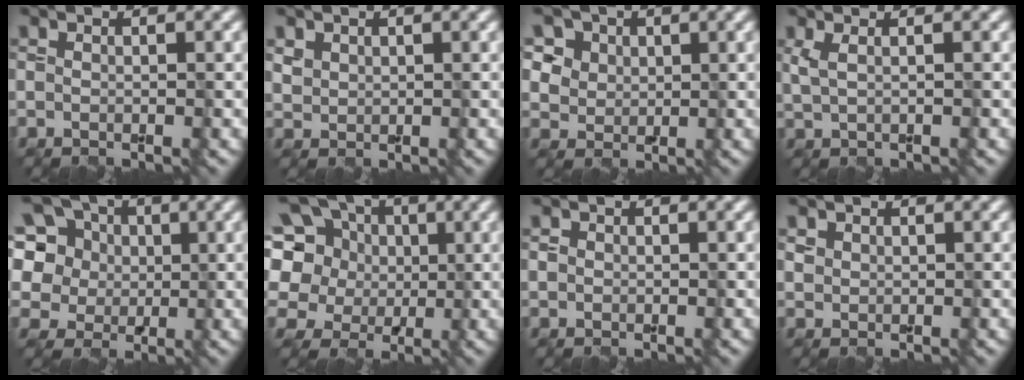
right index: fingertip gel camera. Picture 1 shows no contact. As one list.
[{"total": 1.2, "force": [0.8, 0.9, 0.2], "torque": [-0.006, -0.002, 0.020]}, {"total": 8.5, "force": [4.6, 6.3, 3.4], "torque": [-0.082, 0.015, 0.070]}, {"total": 1.9, "force": [0.9, 0.7, 1.4], "torque": [-0.025, -0.003, 0.017]}, {"total": 12.6, "force": [4.5, 10.4, 5.4], "torque": [-0.148, 0.035, 0.072]}, {"total": 12.7, "force": [4.0, 10.3, 6.3], "torque": [-0.166, 0.034, 0.043]}, {"total": 0.6, "force": [0.1, 0.6, 0.0], "torque": [0.005, -0.002, 0.000]}, {"total": 0.9, "force": [0.4, 0.7, 0.1], "torque": [0.000, -0.003, 0.012]}]